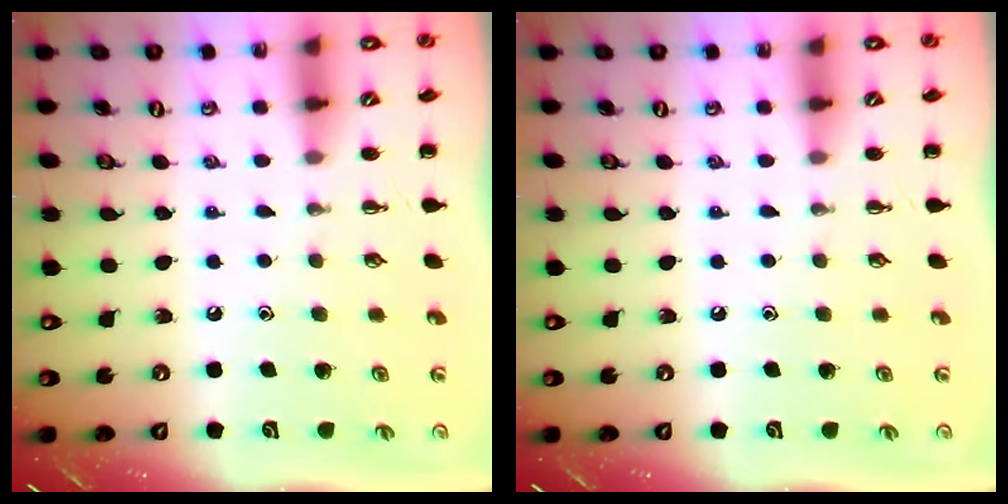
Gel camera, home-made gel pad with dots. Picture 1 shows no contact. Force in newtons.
{"total": 0.0}